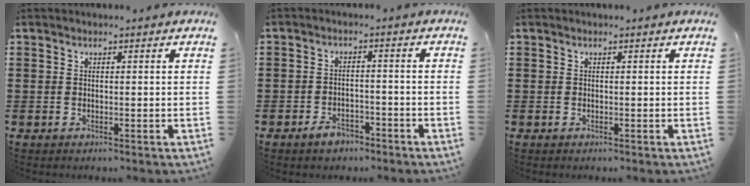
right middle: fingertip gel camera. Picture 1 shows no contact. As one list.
[{"total": 2.8, "force": [-2.4, 1.2, 0.9], "torque": [-0.019, 0.005, -0.048]}, {"total": 0.0}]